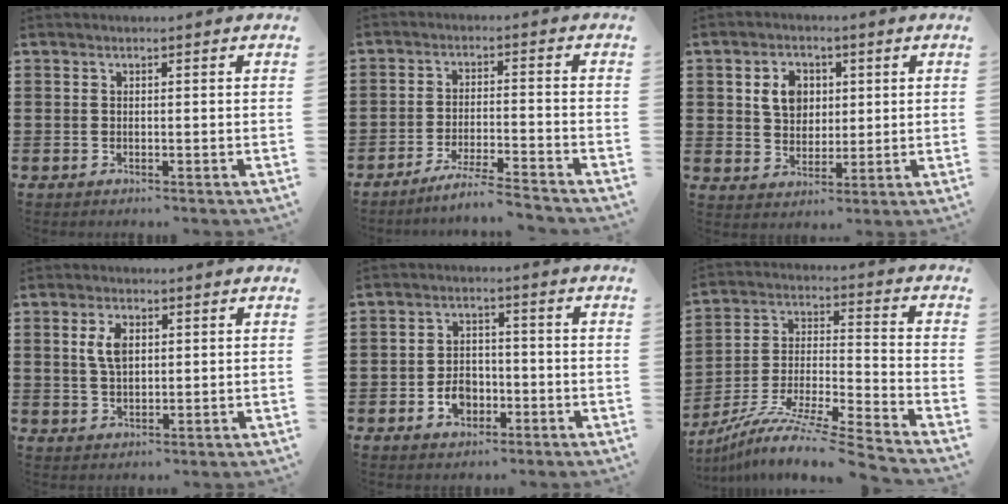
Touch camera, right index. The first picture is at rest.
{"total": 5.1, "force": [-4.7, -0.7, 1.7], "torque": [-0.035, -0.013, -0.092]}
{"total": 5.6, "force": [1.6, 4.6, 2.7], "torque": [-0.064, 0.014, 0.025]}
{"total": 4.6, "force": [1.2, 2.5, 3.7], "torque": [-0.080, 0.010, 0.020]}
{"total": 4.4, "force": [-1.7, 3.3, 2.2], "torque": [-0.037, 0.005, -0.034]}
{"total": 10.0, "force": [-9.0, -0.5, 4.5], "torque": [-0.083, -0.003, -0.183]}